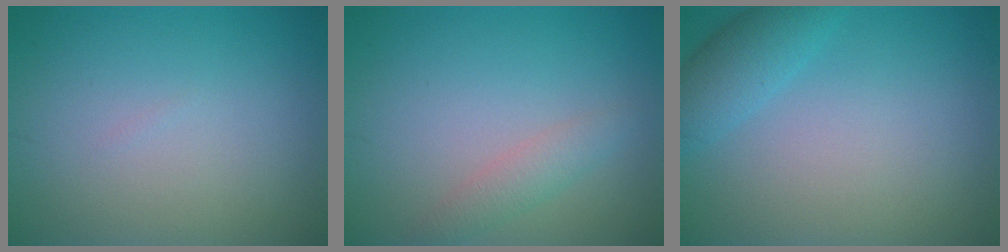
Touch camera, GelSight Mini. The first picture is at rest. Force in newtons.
{"total": 1.8, "press": 1.8, "slide": 0.1}
{"total": 3.0, "press": 3.0, "slide": 0.1}